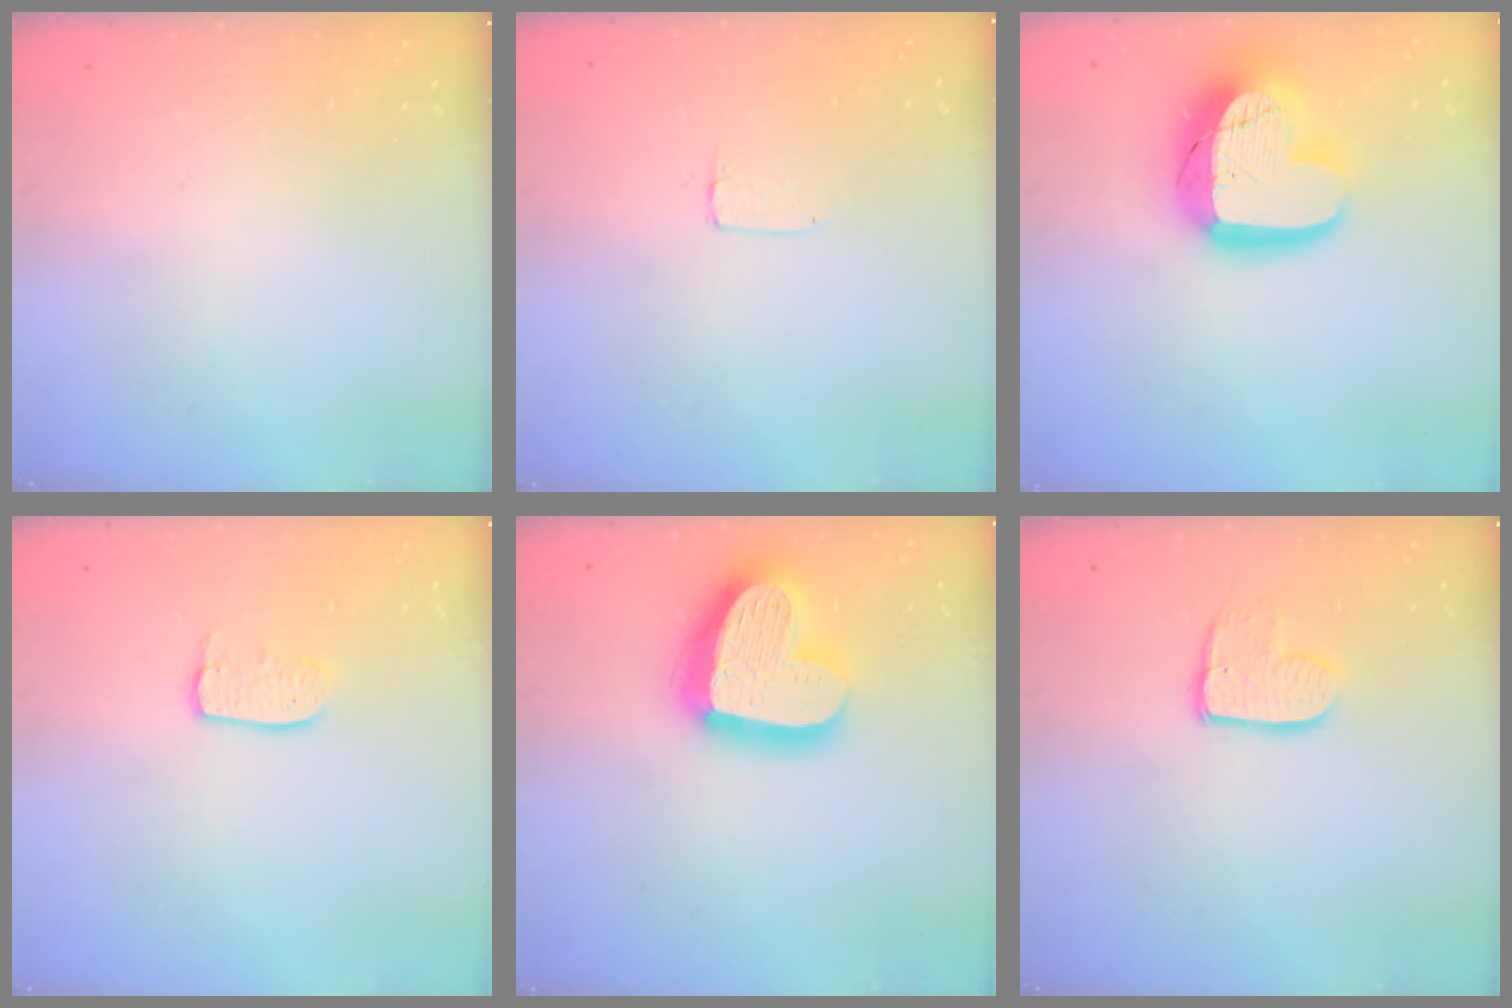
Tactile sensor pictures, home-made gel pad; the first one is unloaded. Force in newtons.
{"total": 1.2, "press": 1.2, "slide": 0.0}
{"total": 18.3, "press": 18.2, "slide": 1.4}
{"total": 6.0, "press": 6.0, "slide": 0.3}
{"total": 21.6, "press": 21.5, "slide": 1.9}
{"total": 9.0, "press": 9.0, "slide": 0.7}